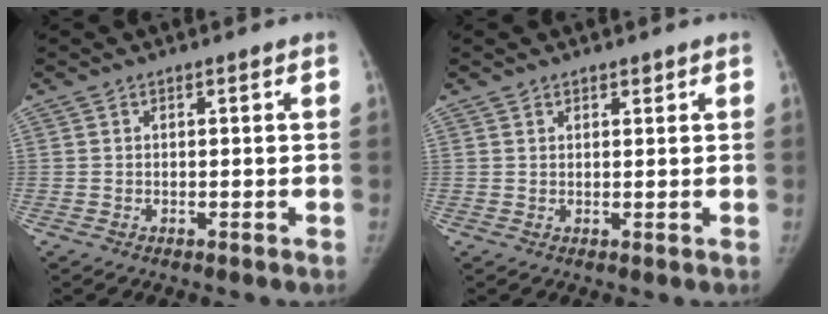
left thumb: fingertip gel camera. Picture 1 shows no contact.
{"total": 1.0, "force": [0.8, 0.6, 0.2], "torque": [0.010, -0.005, 0.010]}